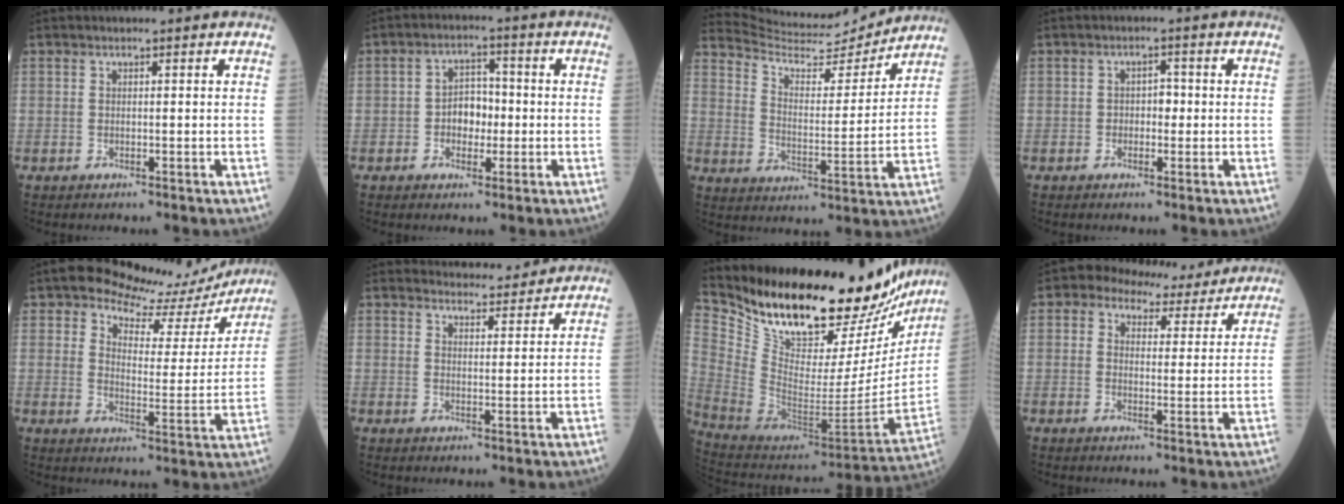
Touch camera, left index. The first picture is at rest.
{"total": 4.7, "force": [-1.5, 3.1, 3.2], "torque": [-0.048, 0.012, -0.032]}
{"total": 13.3, "force": [13.1, 0.8, 1.6], "torque": [-0.034, -0.011, 0.199]}
{"total": 2.4, "force": [-1.0, 1.5, 1.6], "torque": [-0.012, 0.003, -0.023]}
{"total": 12.2, "force": [10.9, 5.1, 2.5], "torque": [-0.021, -0.013, 0.121]}
{"total": 6.0, "force": [5.9, 1.1, 0.3], "torque": [0.002, 0.004, 0.067]}
{"total": 32.4, "force": [26.9, 9.1, 15.7], "torque": [-0.267, -0.061, 0.383]}
{"total": 6.4, "force": [5.2, 3.4, 1.5], "torque": [-0.015, 0.014, 0.057]}